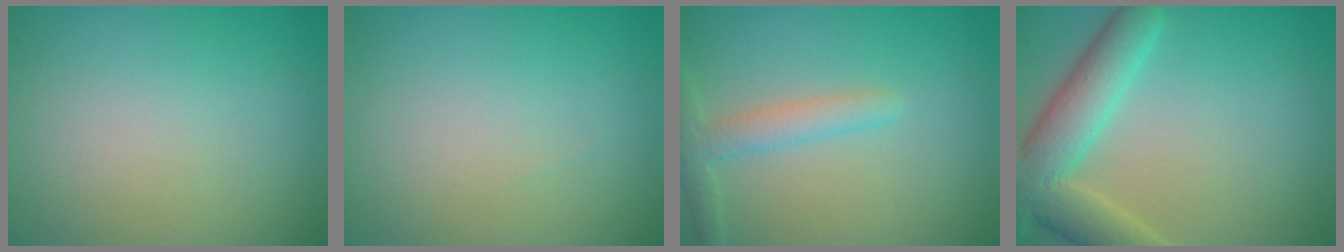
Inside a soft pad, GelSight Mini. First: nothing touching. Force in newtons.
{"total": 0.0}
{"total": 2.6, "press": 2.6, "slide": 0.2}
{"total": 6.9, "press": 6.9, "slide": 0.6}